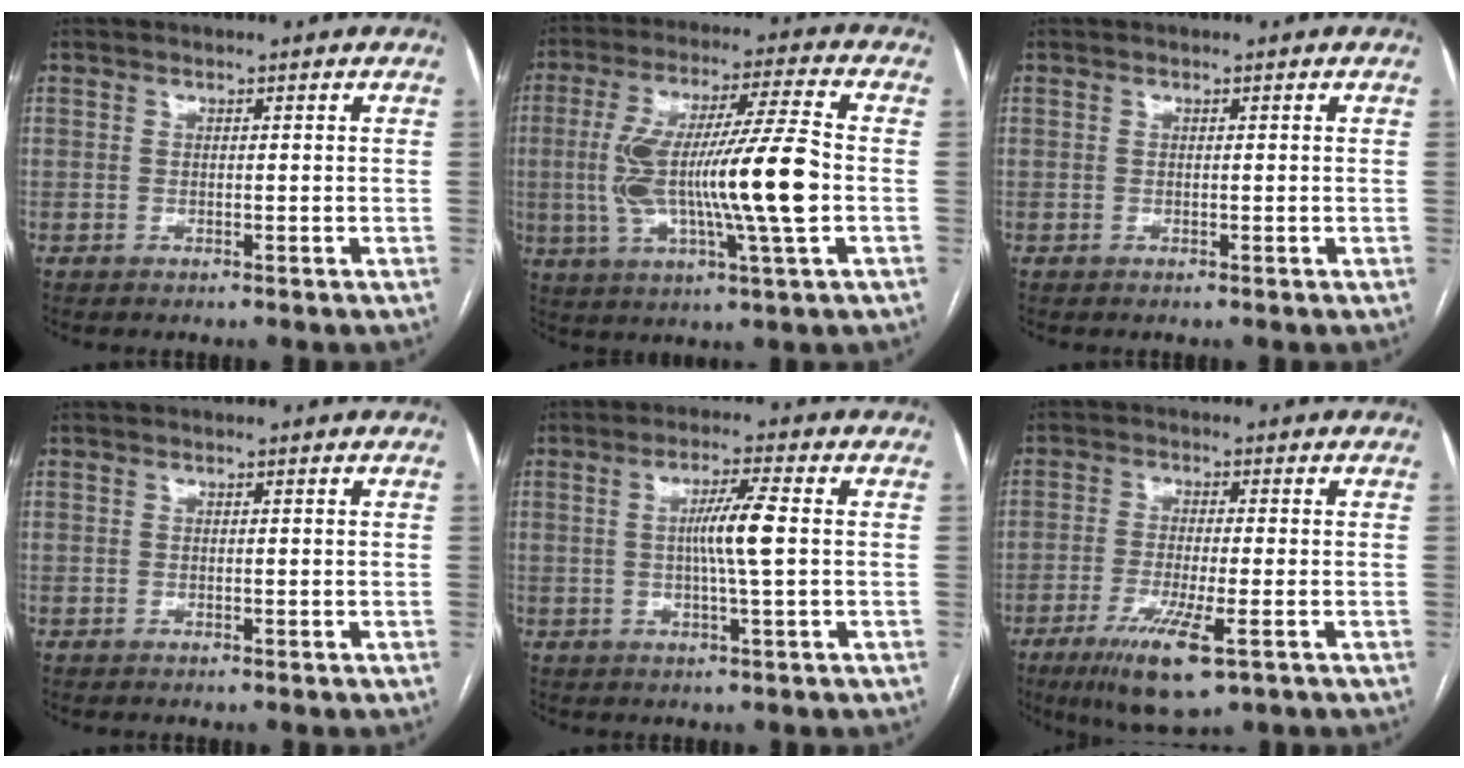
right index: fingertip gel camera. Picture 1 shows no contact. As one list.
[{"total": 17.1, "force": [-1.5, 0.8, 17.0], "torque": [-0.323, 0.006, -0.027]}, {"total": 0.0}, {"total": 0.0}, {"total": 5.8, "force": [0.2, -0.5, 5.8], "torque": [-0.106, 0.000, 0.004]}, {"total": 9.4, "force": [-4.8, 1.2, 8.0], "torque": [-0.149, -0.027, -0.077]}]